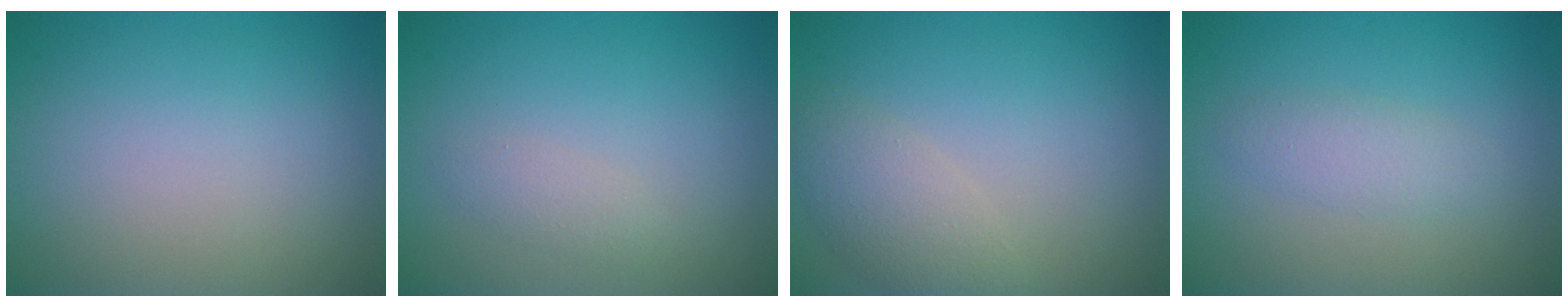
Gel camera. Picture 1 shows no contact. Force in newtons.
{"total": 1.2, "press": 1.2, "slide": 0.0}
{"total": 3.0, "press": 2.9, "slide": 0.4}
{"total": 1.8, "press": 1.8, "slide": 0.1}